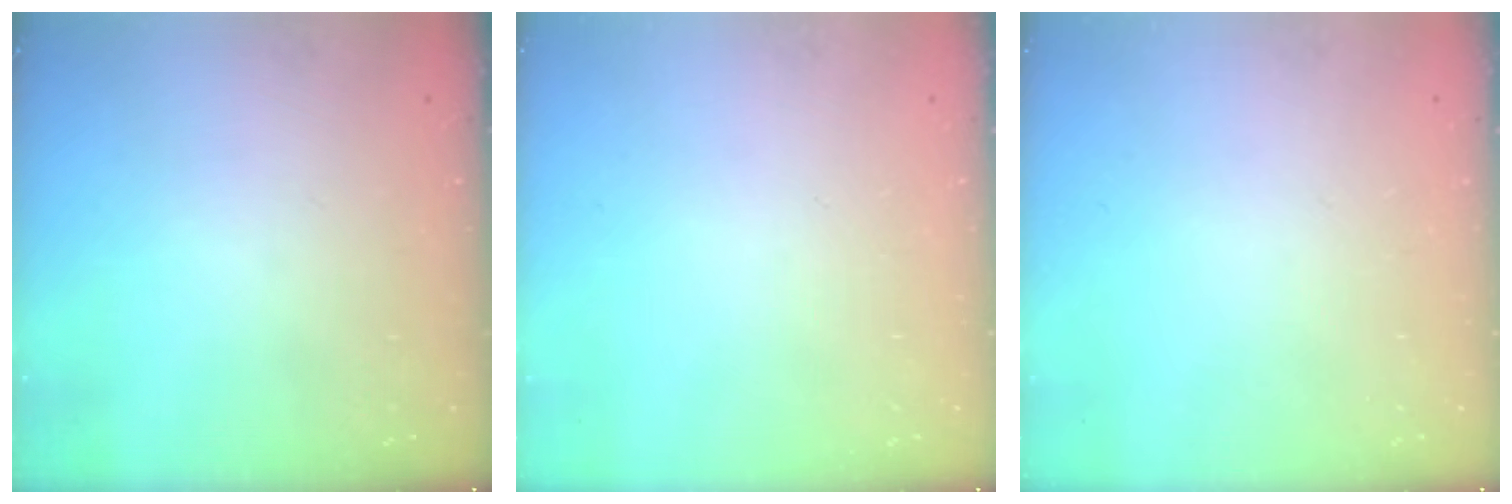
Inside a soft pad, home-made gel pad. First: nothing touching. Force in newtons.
{"total": 0.0}
{"total": 0.0}